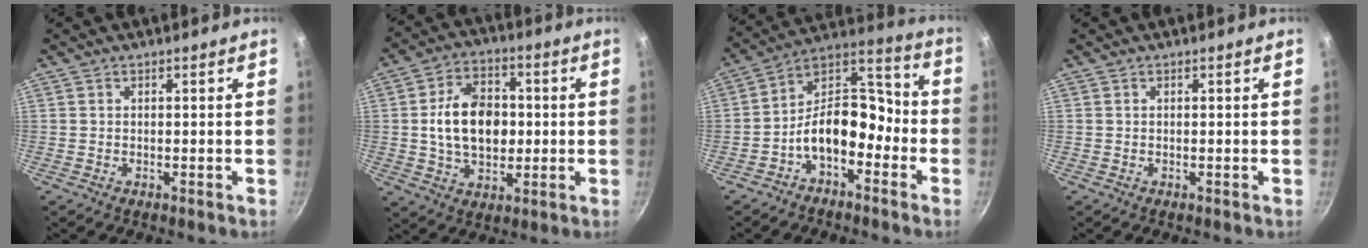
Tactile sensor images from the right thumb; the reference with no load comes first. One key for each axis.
{"total": 13.6, "fx": 0.3, "fy": 9.4, "fz": 9.8, "tx": -0.134, "ty": 0.012, "tz": 0.003}
{"total": 13.4, "fx": -5.2, "fy": 8.1, "fz": 9.2, "tx": -0.112, "ty": 0.078, "tz": -0.105}
{"total": 0.0}